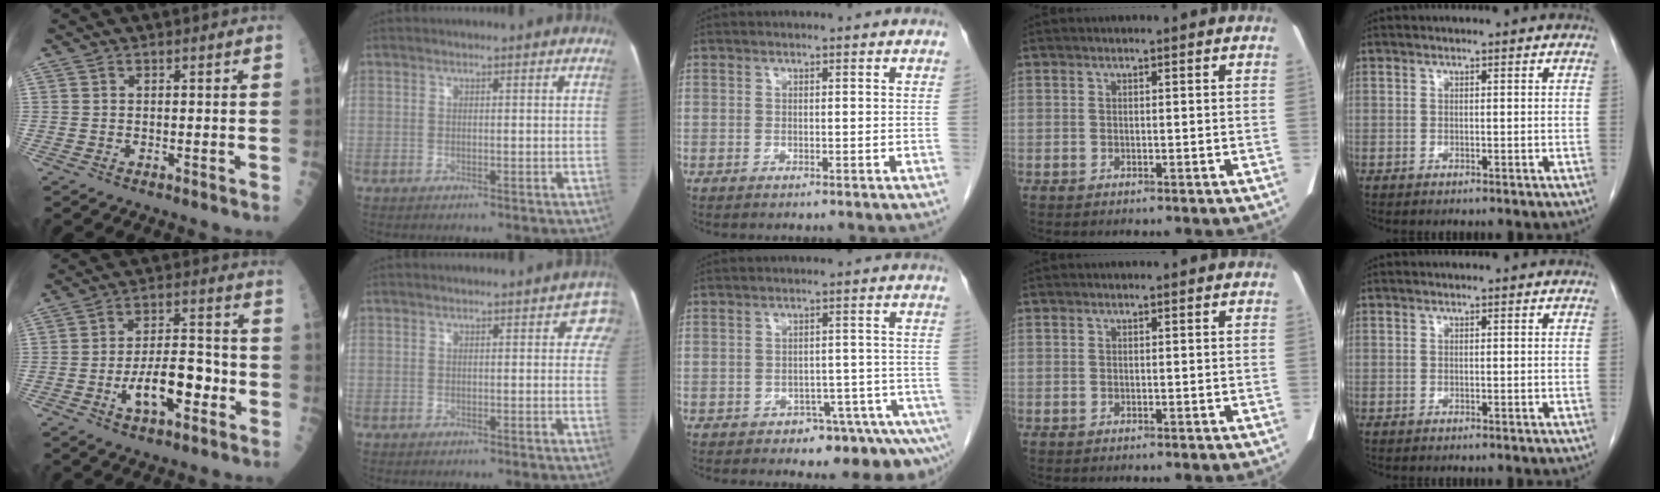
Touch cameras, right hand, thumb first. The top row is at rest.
{"thumb": {"total": 12.0, "force": [-3.9, 5.5, 10.0], "torque": [-0.153, 0.034, -0.064]}, "index": {"total": 3.7, "force": [1.8, 1.8, 2.6], "torque": [-0.009, 0.006, 0.008]}, "middle": {"total": 8.9, "force": [-6.3, 3.8, 4.9], "torque": [-0.040, 0.012, -0.084]}}